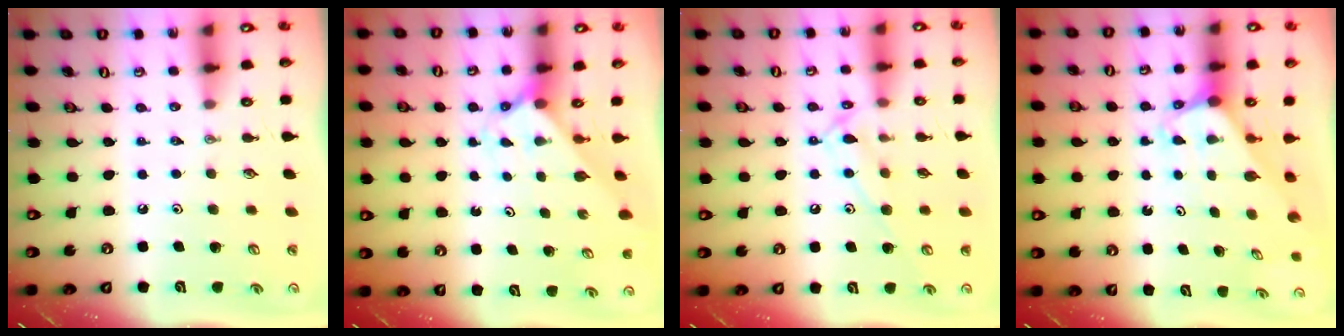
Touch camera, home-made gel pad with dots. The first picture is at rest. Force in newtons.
{"total": 2.2, "press": 2.2, "slide": 0.2}
{"total": 12.0, "press": 12.0, "slide": 0.7}
{"total": 2.0, "press": 2.0, "slide": 0.1}